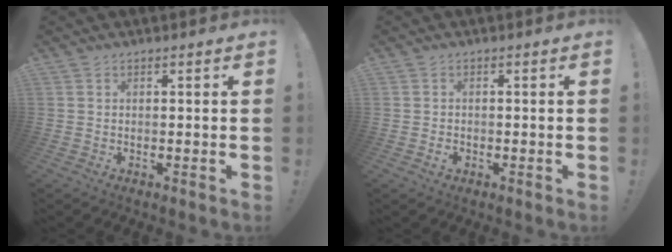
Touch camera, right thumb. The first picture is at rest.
{"total": 1.3, "force": [-0.6, 0.9, 0.6], "torque": [-0.004, -0.001, -0.012]}